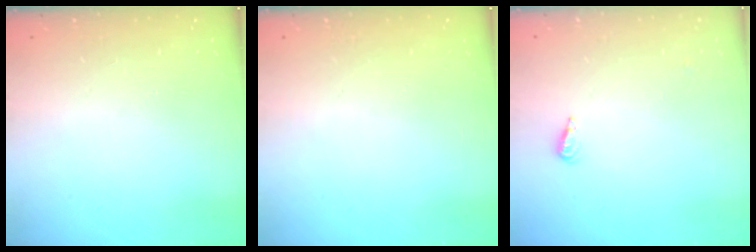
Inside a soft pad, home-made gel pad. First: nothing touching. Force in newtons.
{"total": 0.0}
{"total": 2.2, "press": 2.2, "slide": 0.5}